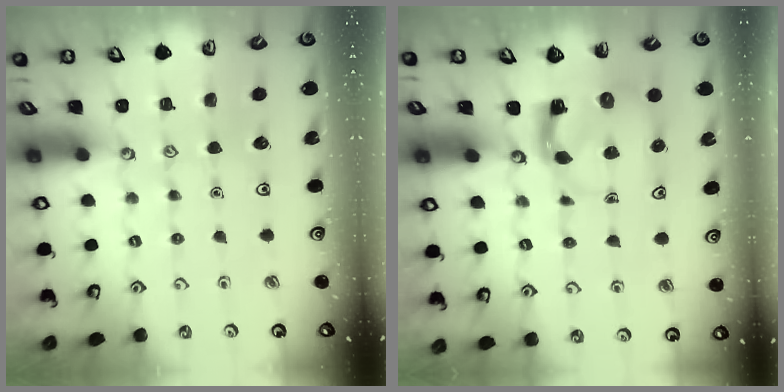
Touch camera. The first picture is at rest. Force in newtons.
{"total": 3.7, "press": 3.7, "slide": 0.7}